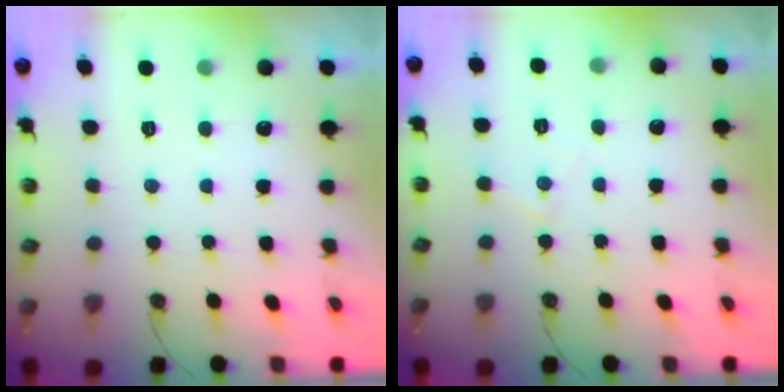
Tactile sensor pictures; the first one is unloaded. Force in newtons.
{"total": 5.4, "press": 5.4, "slide": 0.9}